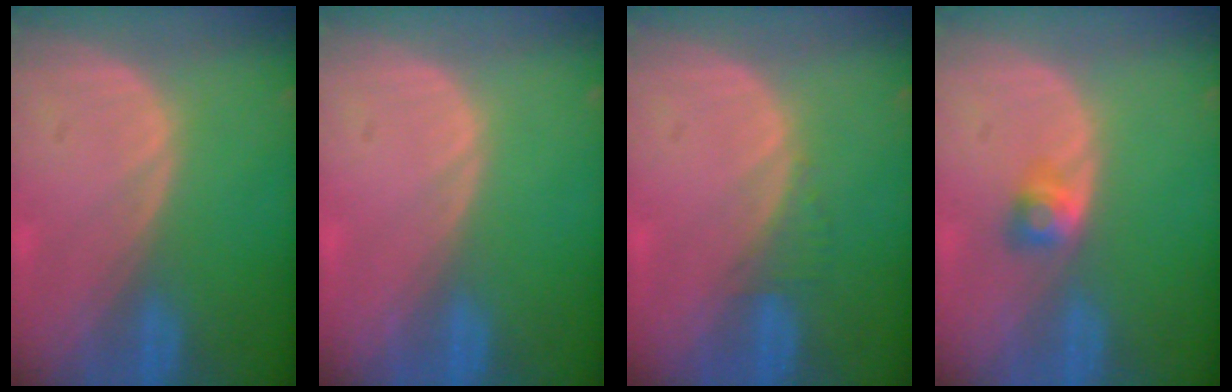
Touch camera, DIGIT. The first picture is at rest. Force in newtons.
{"total": 0.0}
{"total": 1.3, "press": 1.2, "slide": 0.4}
{"total": 2.7, "press": 2.4, "slide": 1.1}